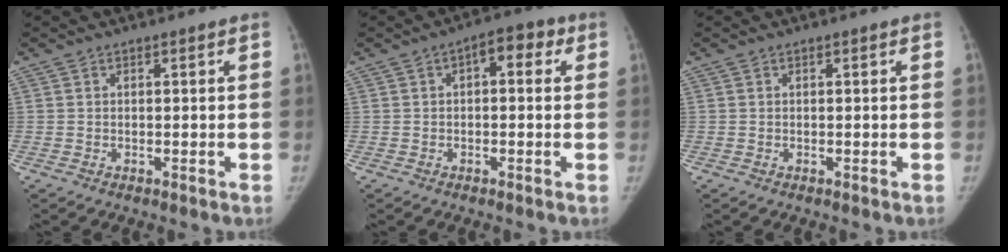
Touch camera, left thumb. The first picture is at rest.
{"total": 5.6, "force": [1.5, 2.9, 4.6], "torque": [-0.040, 0.019, 0.009]}
{"total": 0.0}